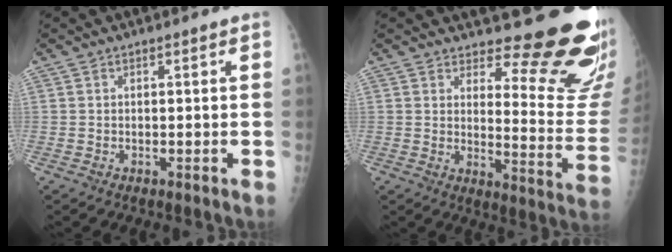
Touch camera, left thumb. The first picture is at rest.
{"total": 15.7, "force": [13.2, 3.8, 7.6], "torque": [-0.056, -0.155, 0.157]}